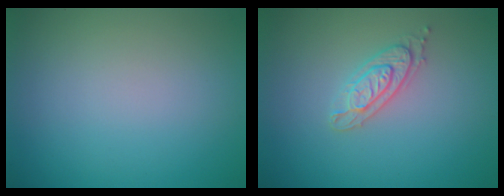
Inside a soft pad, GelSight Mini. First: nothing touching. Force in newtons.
{"total": 2.3, "press": 2.2, "slide": 0.5}